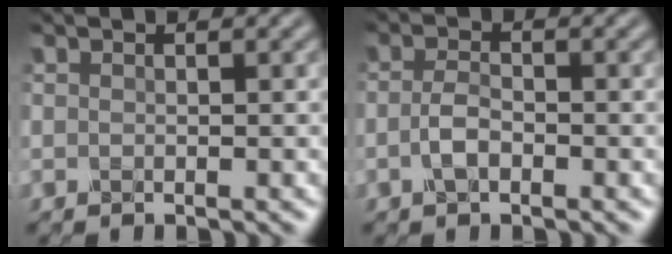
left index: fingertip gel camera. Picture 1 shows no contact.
{"total": 2.1, "force": [-0.7, 0.9, 1.7], "torque": [-0.039, 0.001, -0.018]}